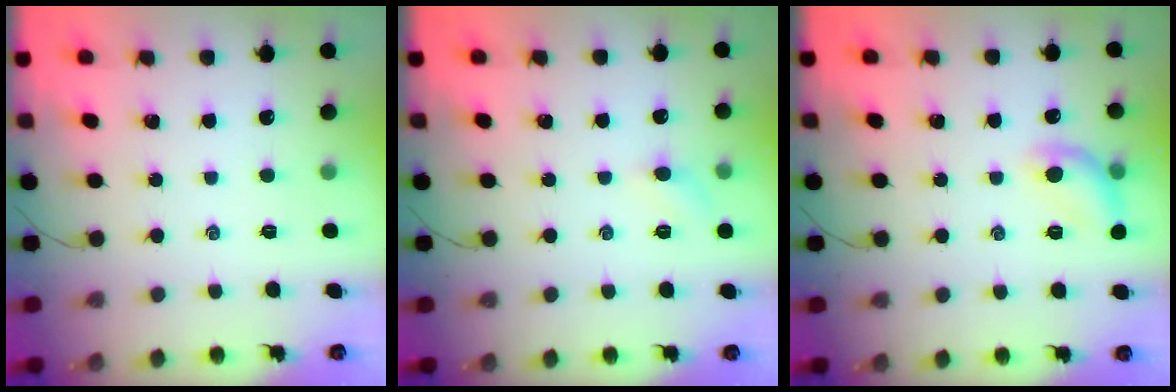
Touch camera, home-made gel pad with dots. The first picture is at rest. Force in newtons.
{"total": 4.6, "press": 4.4, "slide": 1.3}
{"total": 9.1, "press": 9.1, "slide": 0.1}